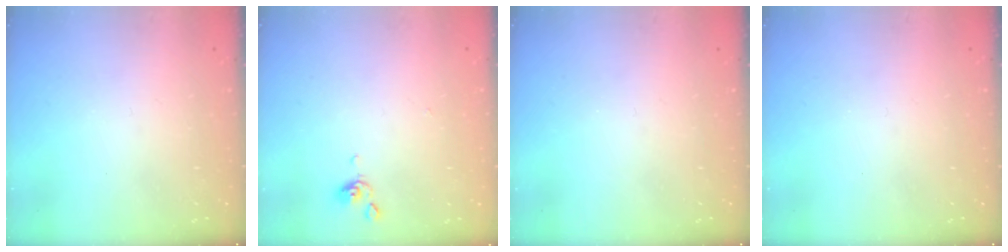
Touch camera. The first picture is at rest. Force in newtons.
{"total": 0.5, "press": 0.1, "slide": 0.5}
{"total": 0.0}
{"total": 0.0}